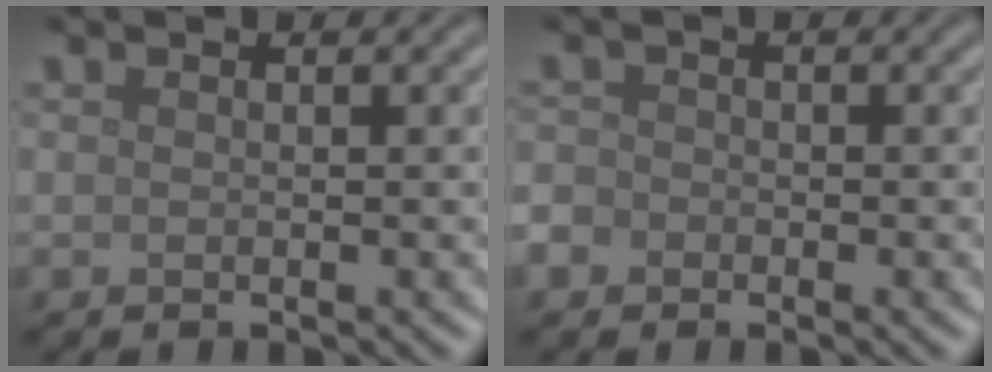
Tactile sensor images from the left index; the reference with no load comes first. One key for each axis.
{"total": 2.0, "fx": -1.0, "fy": 1.7, "fz": 0.5, "tx": -0.004, "ty": 0.004, "tz": -0.022}